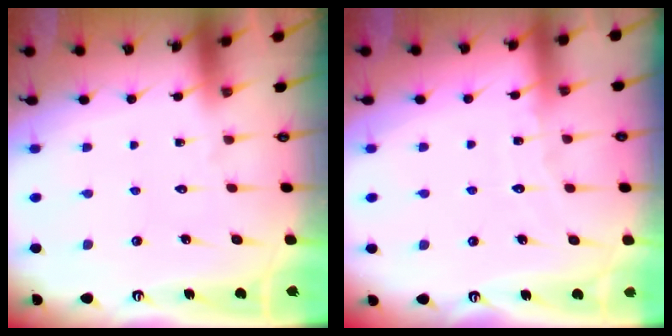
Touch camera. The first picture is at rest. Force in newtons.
{"total": 4.4, "press": 4.3, "slide": 0.5}